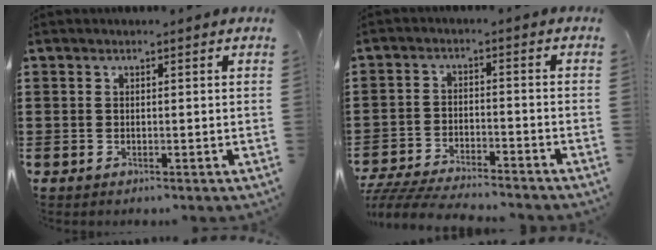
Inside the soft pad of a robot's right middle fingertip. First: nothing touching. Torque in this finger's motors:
{"motor_torque": [0.95, -0.20, 0.39, 0.17]}